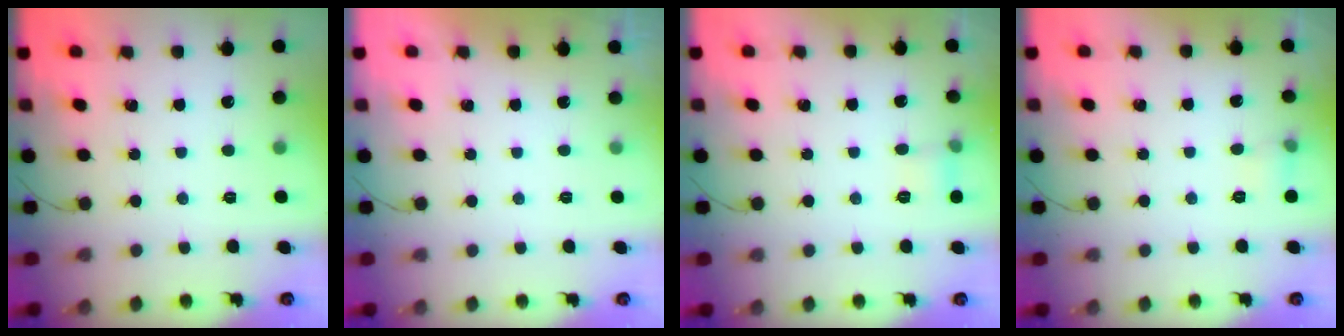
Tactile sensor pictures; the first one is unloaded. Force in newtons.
{"total": 0.0}
{"total": 5.8, "press": 5.6, "slide": 1.6}
{"total": 5.4, "press": 5.1, "slide": 1.8}